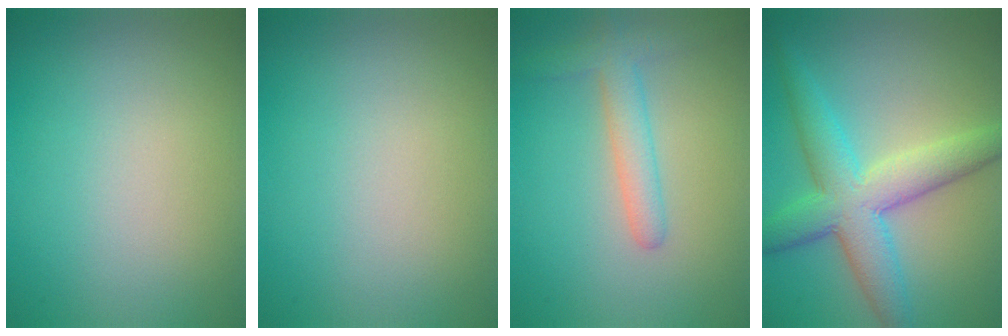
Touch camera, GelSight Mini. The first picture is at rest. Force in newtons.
{"total": 0.0}
{"total": 3.0, "press": 3.0, "slide": 0.2}
{"total": 6.7, "press": 6.7, "slide": 0.2}